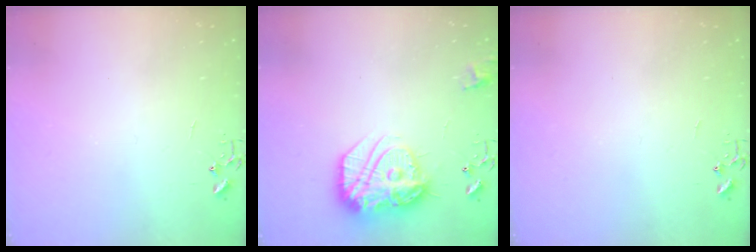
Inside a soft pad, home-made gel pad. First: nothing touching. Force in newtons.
{"total": 17.7, "press": 17.7, "slide": 1.2}
{"total": 0.0}